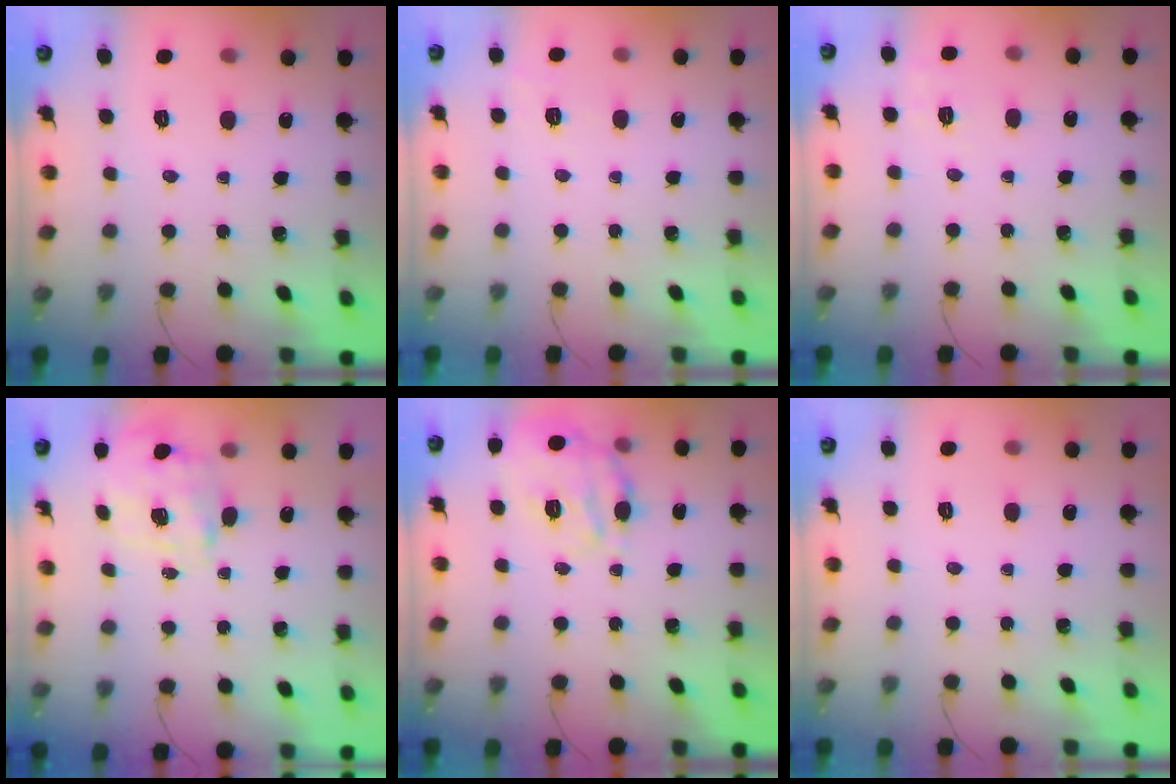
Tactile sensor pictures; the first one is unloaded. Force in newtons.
{"total": 1.9, "press": 0.9, "slide": 1.6}
{"total": 2.0, "press": 1.1, "slide": 1.7}
{"total": 4.0, "press": 3.9, "slide": 0.9}
{"total": 14.4, "press": 14.4, "slide": 1.1}
{"total": 0.0}